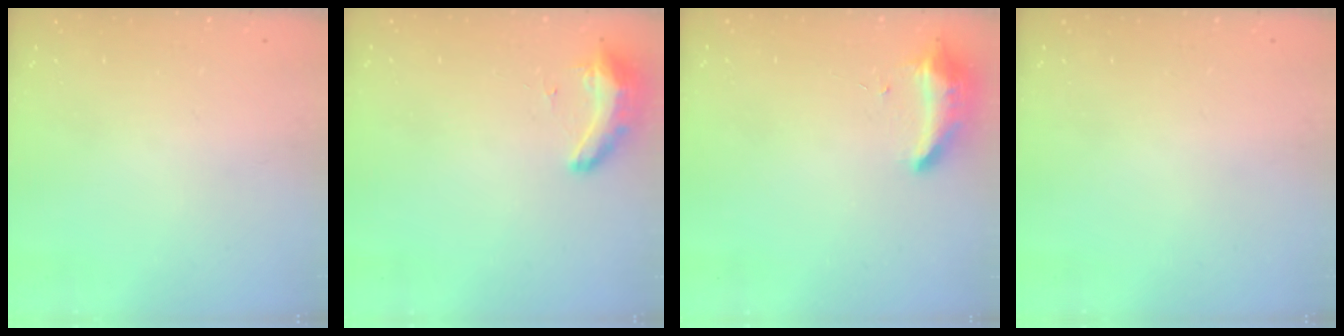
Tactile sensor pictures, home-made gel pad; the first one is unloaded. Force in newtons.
{"total": 8.5, "press": 8.3, "slide": 1.7}
{"total": 8.8, "press": 8.8, "slide": 0.6}
{"total": 0.0}